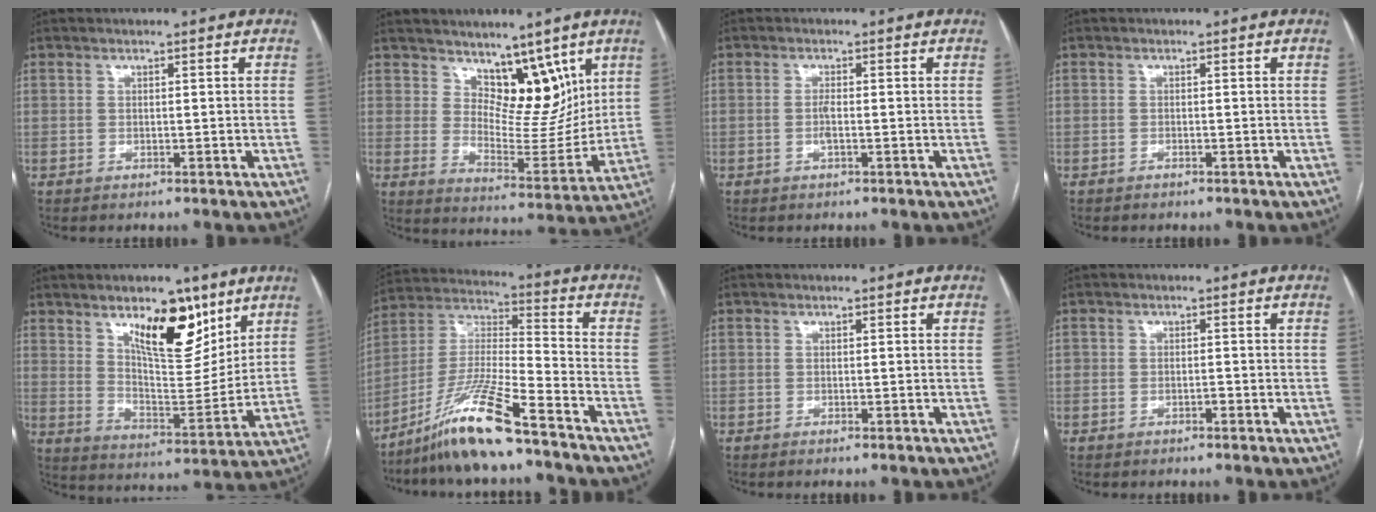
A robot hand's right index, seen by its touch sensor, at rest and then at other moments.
{"total": 10.1, "force": [6.6, 5.1, 5.6], "torque": [-0.075, -0.007, 0.118]}
{"total": 1.4, "force": [-0.3, 0.2, 1.4], "torque": [-0.027, 0.002, -0.005]}
{"total": 0.5, "force": [-0.5, 0.1, 0.2], "torque": [-0.009, -0.001, -0.008]}
{"total": 13.6, "force": [8.0, 4.9, 9.8], "torque": [-0.148, -0.007, 0.139]}
{"total": 13.5, "force": [-9.8, 0.0, 9.3], "torque": [-0.194, -0.010, -0.184]}
{"total": 0.0}
{"total": 0.9, "force": [-0.5, 0.5, 0.6], "torque": [-0.006, 0.004, -0.005]}